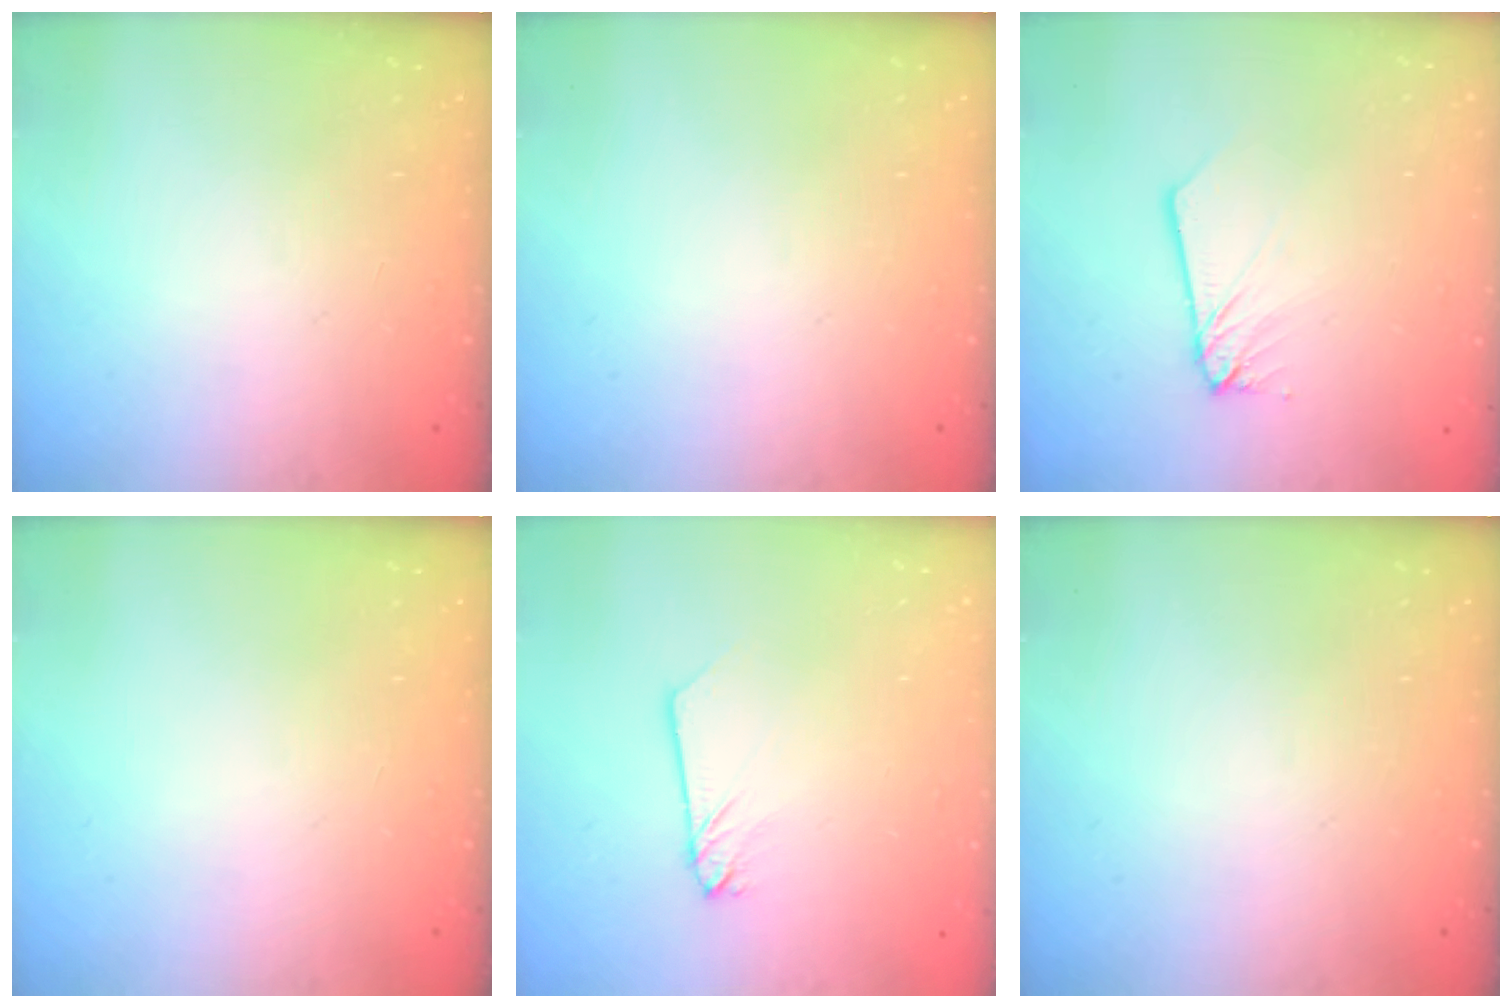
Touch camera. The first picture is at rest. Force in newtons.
{"total": 0.0}
{"total": 2.6, "press": 2.6, "slide": 0.2}
{"total": 0.0}
{"total": 2.2, "press": 2.2, "slide": 0.1}
{"total": 0.0}